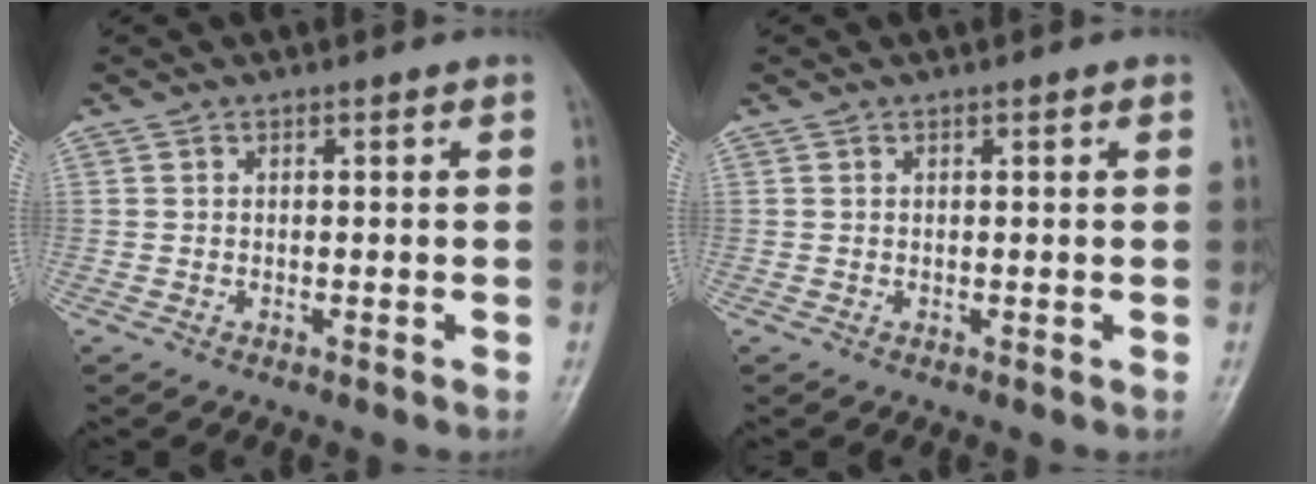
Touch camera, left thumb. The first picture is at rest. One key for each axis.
{"total": 0.7, "fx": 0.3, "fy": 0.2, "fz": 0.6, "tx": -0.009, "ty": 0.001, "tz": 0.003}